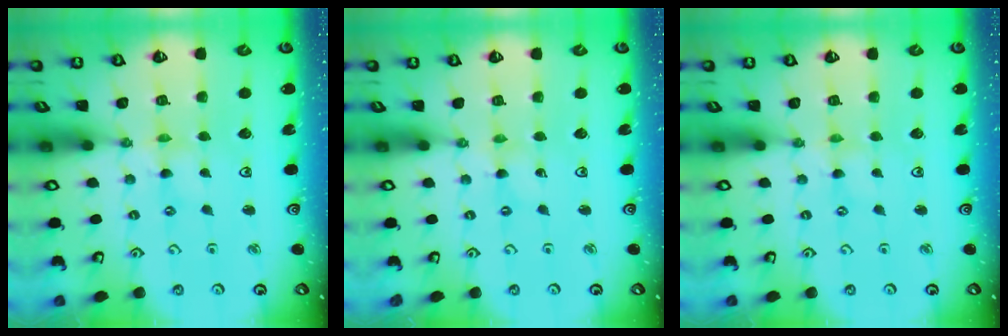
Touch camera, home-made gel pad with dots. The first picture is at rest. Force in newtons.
{"total": 0.0}
{"total": 0.0}